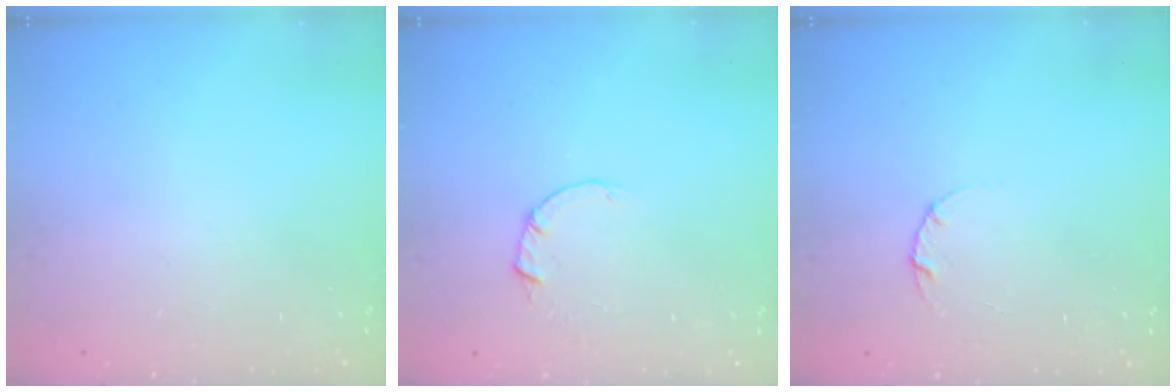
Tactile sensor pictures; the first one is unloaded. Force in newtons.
{"total": 2.0, "press": 2.0, "slide": 0.3}
{"total": 3.0, "press": 3.0, "slide": 0.4}